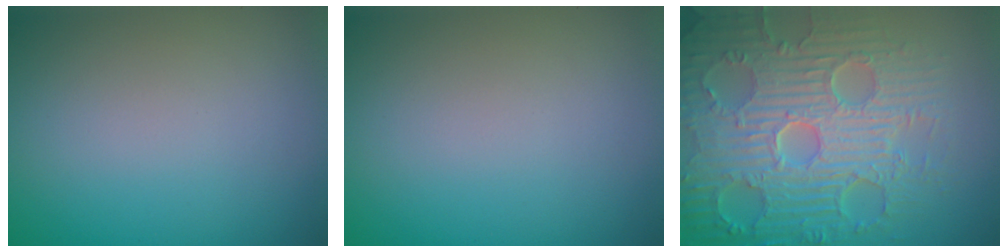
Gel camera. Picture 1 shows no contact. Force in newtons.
{"total": 0.0}
{"total": 10.1, "press": 7.0, "slide": 7.3}